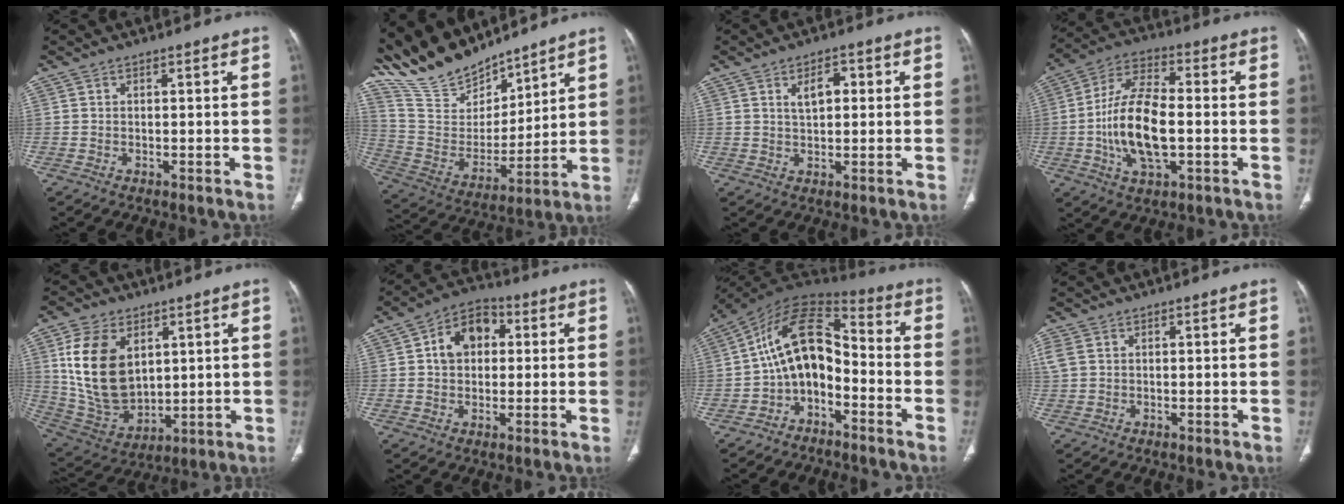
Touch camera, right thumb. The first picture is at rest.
{"total": 17.7, "force": [16.0, 5.8, 4.7], "torque": [-0.064, -0.078, 0.319]}
{"total": 4.2, "force": [1.2, 2.3, 3.3], "torque": [-0.043, 0.002, 0.021]}
{"total": 15.1, "force": [-2.1, 6.8, 13.4], "torque": [-0.262, 0.016, -0.040]}
{"total": 17.8, "force": [4.8, 11.9, 12.4], "torque": [-0.211, -0.022, 0.113]}
{"total": 9.5, "force": [1.7, 7.0, 6.2], "torque": [-0.077, 0.017, 0.017]}
{"total": 12.4, "force": [-3.6, 7.8, 8.9], "torque": [-0.133, 0.084, -0.071]}
{"total": 3.3, "force": [0.9, 2.6, 1.9], "torque": [-0.063, 0.014, 0.025]}